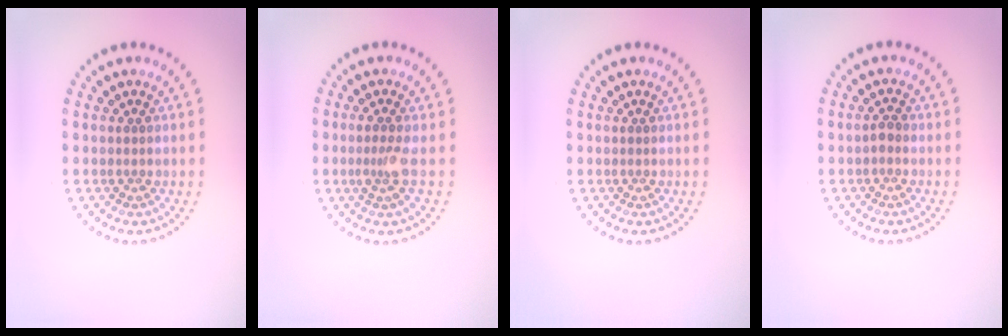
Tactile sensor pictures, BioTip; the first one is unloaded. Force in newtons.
{"total": 1.8, "press": 1.5, "slide": 1.1}
{"total": 0.0}
{"total": 0.8, "press": 0.8, "slide": 0.2}